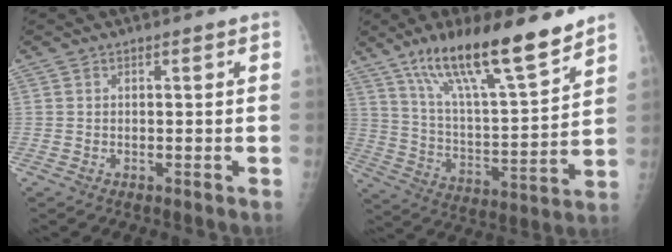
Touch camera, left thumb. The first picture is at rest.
{"total": 19.8, "force": [13.9, 3.9, 13.5], "torque": [-0.207, -0.069, 0.244]}